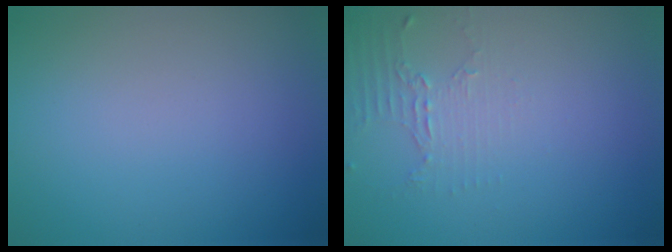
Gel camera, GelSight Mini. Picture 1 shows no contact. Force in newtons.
{"total": 1.9, "press": 1.4, "slide": 1.3}